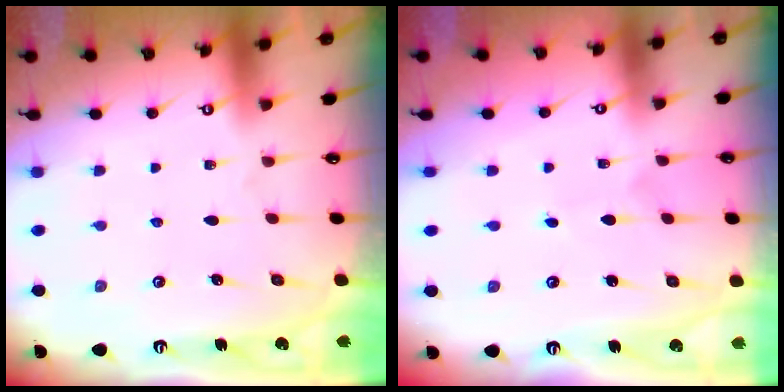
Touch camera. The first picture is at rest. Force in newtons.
{"total": 1.9, "press": 1.9, "slide": 0.2}